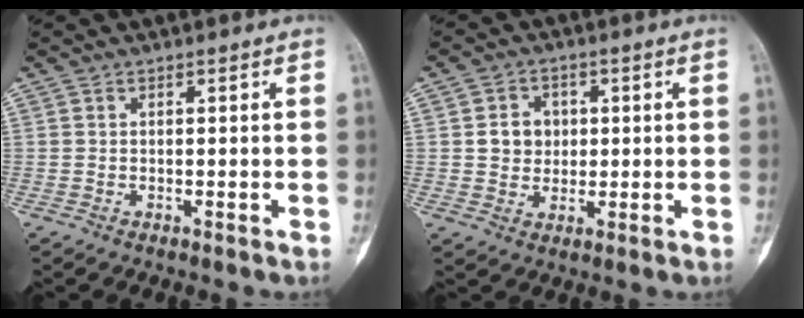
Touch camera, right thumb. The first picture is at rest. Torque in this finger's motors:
{"motor_torque": [0.36, 0.11, 0.40, 0.04, 0.01]}